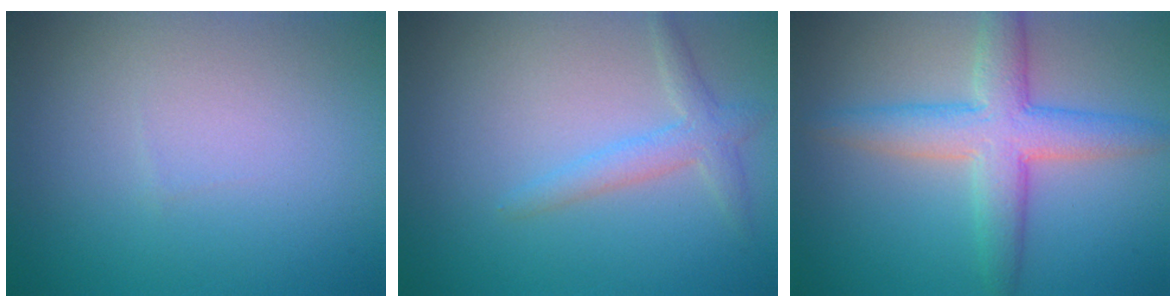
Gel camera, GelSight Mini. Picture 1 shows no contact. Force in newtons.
{"total": 2.2, "press": 2.2, "slide": 0.1}
{"total": 5.4, "press": 5.4, "slide": 0.1}